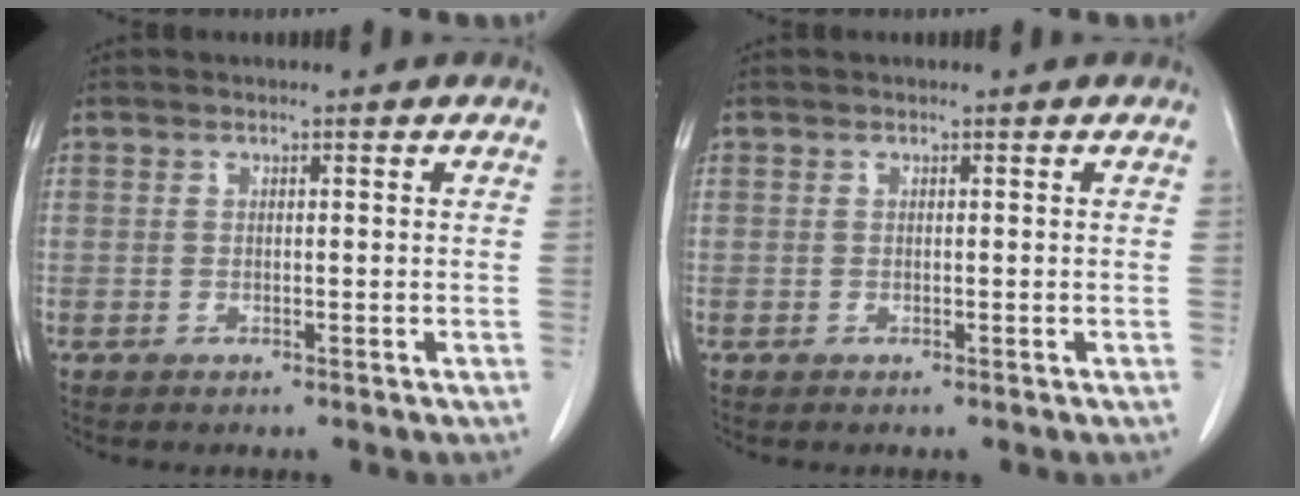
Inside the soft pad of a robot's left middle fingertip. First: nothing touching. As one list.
[{"total": 0.0}]